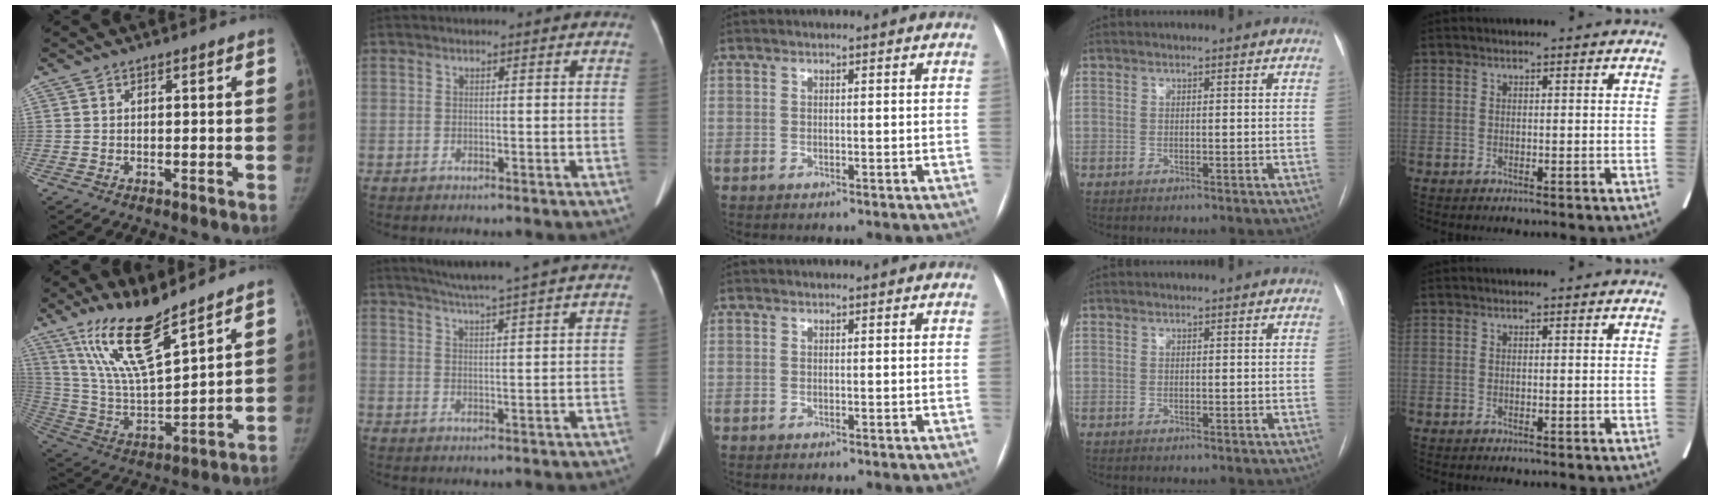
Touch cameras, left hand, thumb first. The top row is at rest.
{"thumb": {"total": 16.8, "force": [11.9, 3.8, 11.3], "torque": [-0.197, -0.068, 0.240]}, "index": {"total": 15.7, "force": [13.7, -1.2, 7.6], "torque": [-0.126, 0.000, 0.174]}, "middle": {"total": 1.4, "force": [-0.7, -0.9, -0.8], "torque": [0.015, -0.008, -0.011]}}